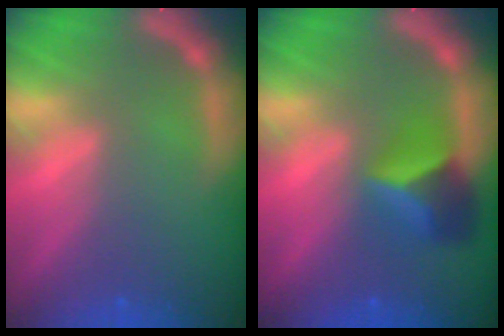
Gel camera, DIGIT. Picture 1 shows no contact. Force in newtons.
{"total": 4.4}